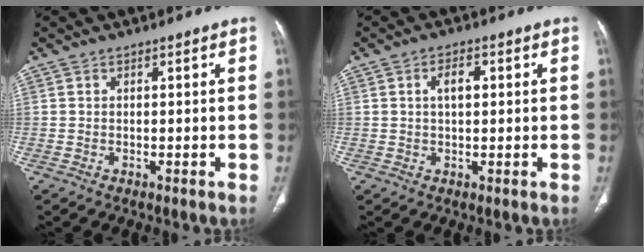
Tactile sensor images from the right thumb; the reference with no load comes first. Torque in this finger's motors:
{"motor_torque": [0.15, 1.07, 0.21, -0.11, -0.02]}